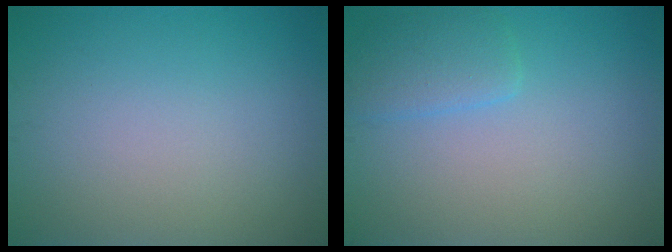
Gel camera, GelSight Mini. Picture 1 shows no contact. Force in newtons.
{"total": 2.4, "press": 2.3, "slide": 0.2}